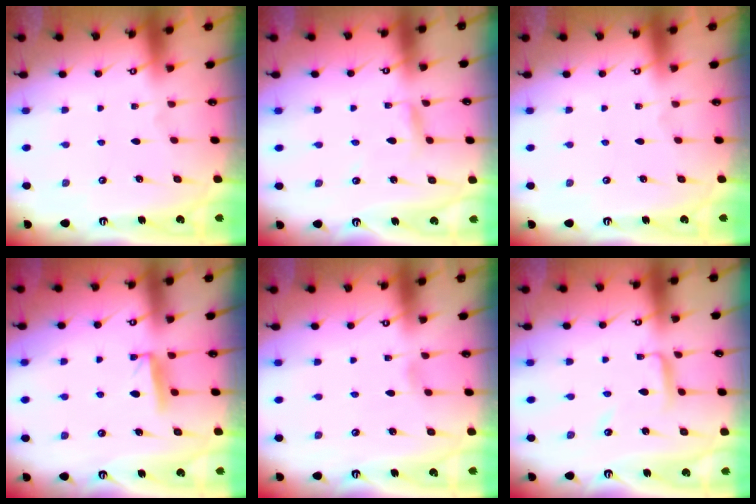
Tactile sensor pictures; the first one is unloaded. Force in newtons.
{"total": 2.8, "press": 2.8, "slide": 0.1}
{"total": 0.0}
{"total": 6.1, "press": 6.1, "slide": 0.6}
{"total": 2.5, "press": 2.5, "slide": 0.2}
{"total": 6.2, "press": 6.2, "slide": 0.4}